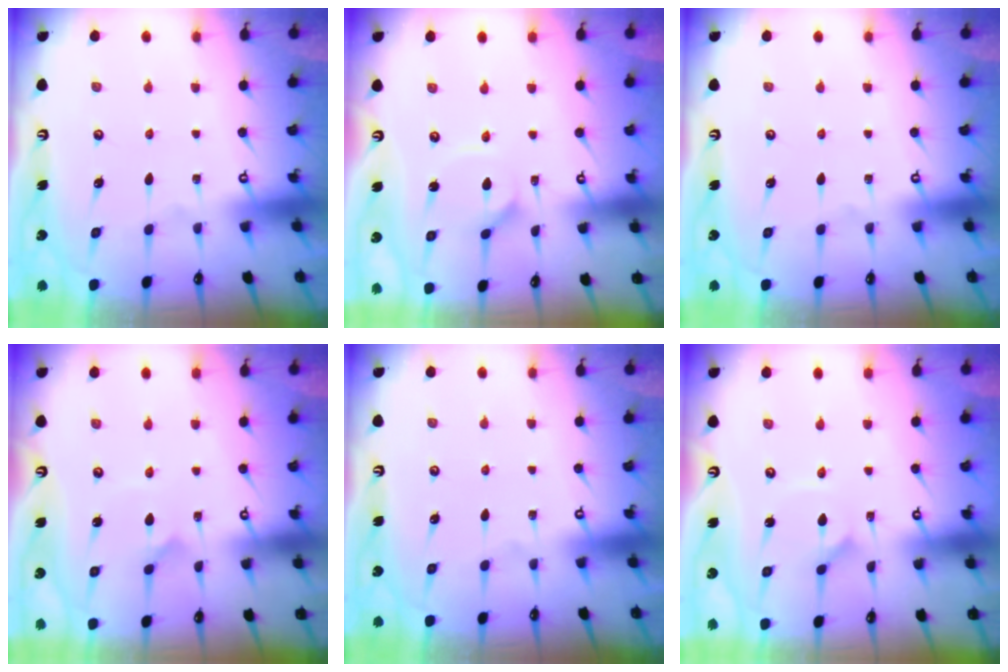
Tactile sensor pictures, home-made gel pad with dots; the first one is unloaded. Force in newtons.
{"total": 2.4, "press": 2.4, "slide": 0.3}
{"total": 0.0}
{"total": 1.8, "press": 1.8, "slide": 0.1}
{"total": 0.0}
{"total": 1.2, "press": 1.2, "slide": 0.2}